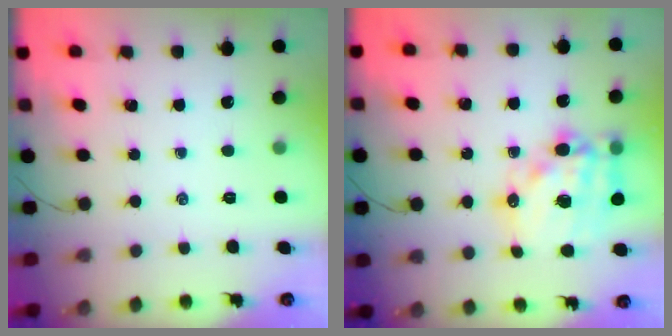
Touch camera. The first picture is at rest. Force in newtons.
{"total": 18.8, "press": 18.4, "slide": 4.1}